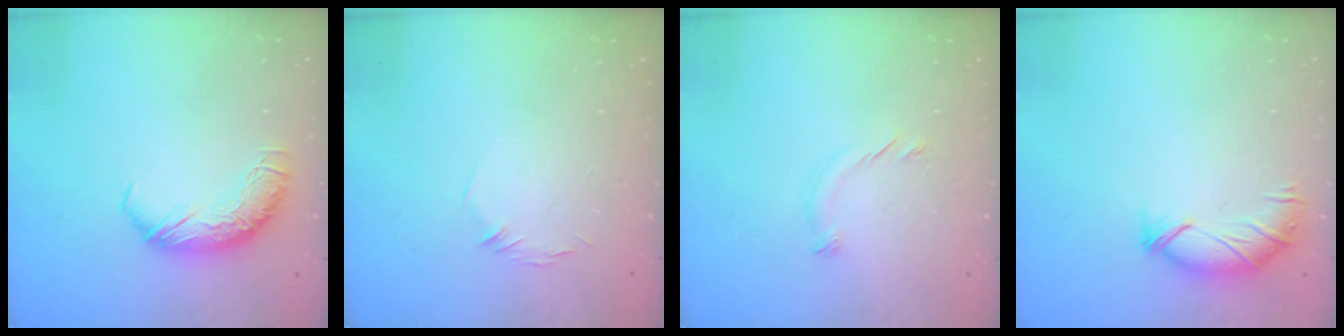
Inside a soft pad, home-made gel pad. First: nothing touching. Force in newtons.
{"total": 7.6, "press": 7.6, "slide": 0.7}
{"total": 5.2, "press": 5.1, "slide": 1.1}
{"total": 5.0, "press": 4.9, "slide": 1.0}